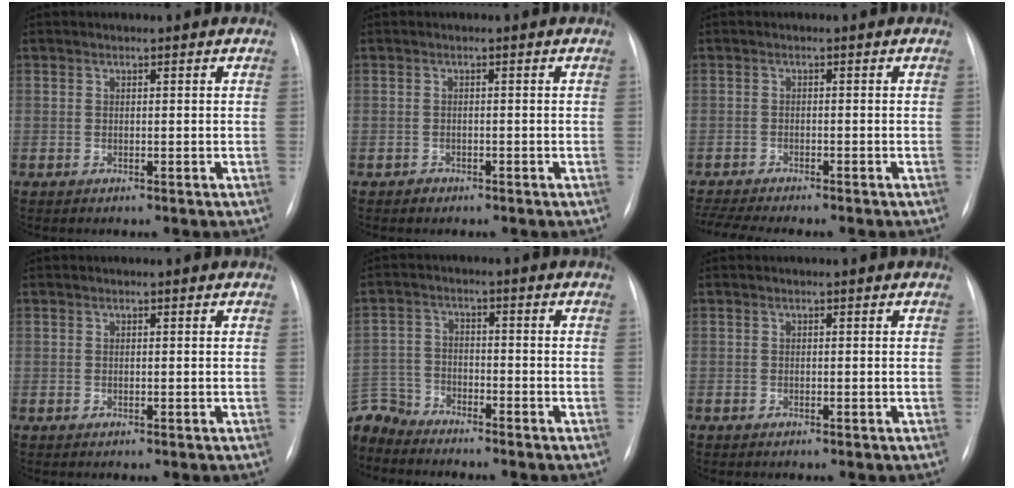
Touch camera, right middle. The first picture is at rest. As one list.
[{"total": 0.9, "force": [-0.6, 0.6, -0.1], "torque": [0.000, 0.003, -0.011]}, {"total": 8.3, "force": [-7.4, 0.7, 3.8], "torque": [-0.059, -0.005, -0.112]}, {"total": 0.0}, {"total": 7.7, "force": [-7.4, 1.9, 0.2], "torque": [-0.011, 0.001, -0.148]}, {"total": 0.0}]